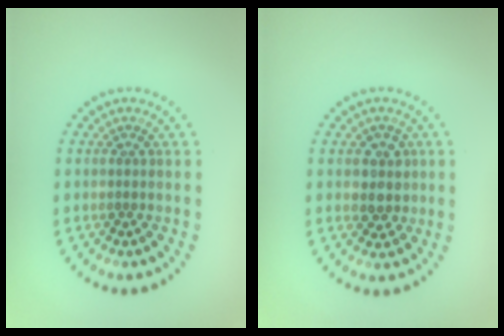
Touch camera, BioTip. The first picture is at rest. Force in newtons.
{"total": 2.2, "press": 2.1, "slide": 0.7}